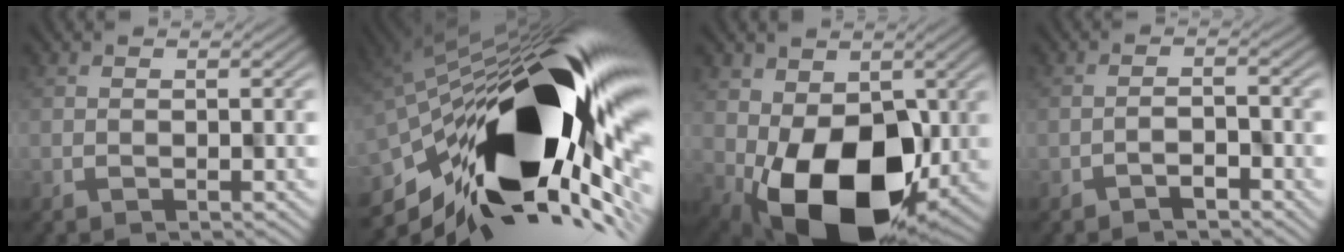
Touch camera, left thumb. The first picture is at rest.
{"total": 20.1, "force": [-1.9, 8.6, 18.0], "torque": [-0.328, -0.048, -0.034]}
{"total": 14.3, "force": [-2.2, 9.5, 10.4], "torque": [-0.178, -0.043, -0.028]}
{"total": 1.1, "force": [-0.9, 0.2, 0.6], "torque": [-0.013, 0.006, -0.022]}